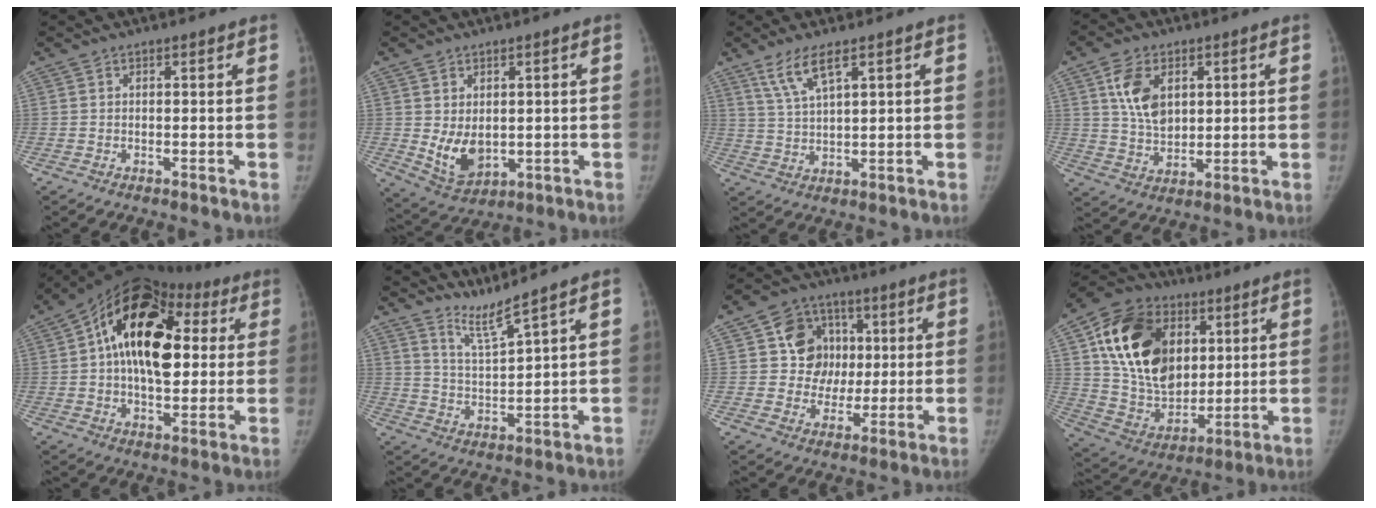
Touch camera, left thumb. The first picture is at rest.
{"total": 7.6, "force": [0.0, 5.3, 5.3], "torque": [-0.074, -0.012, 0.023]}
{"total": 6.4, "force": [3.6, 1.8, 5.0], "torque": [-0.098, -0.012, 0.079]}
{"total": 9.6, "force": [3.1, 6.4, 6.5], "torque": [-0.096, -0.016, 0.063]}
{"total": 22.7, "force": [4.3, 13.6, 17.6], "torque": [-0.256, 0.025, 0.057]}
{"total": 5.2, "force": [4.7, -1.4, 1.8], "torque": [-0.039, -0.060, 0.104]}
{"total": 11.7, "force": [2.2, 10.7, 4.2], "torque": [-0.014, 0.007, 0.039]}
{"total": 24.6, "force": [6.6, 17.7, 15.8], "torque": [-0.267, -0.012, 0.121]}